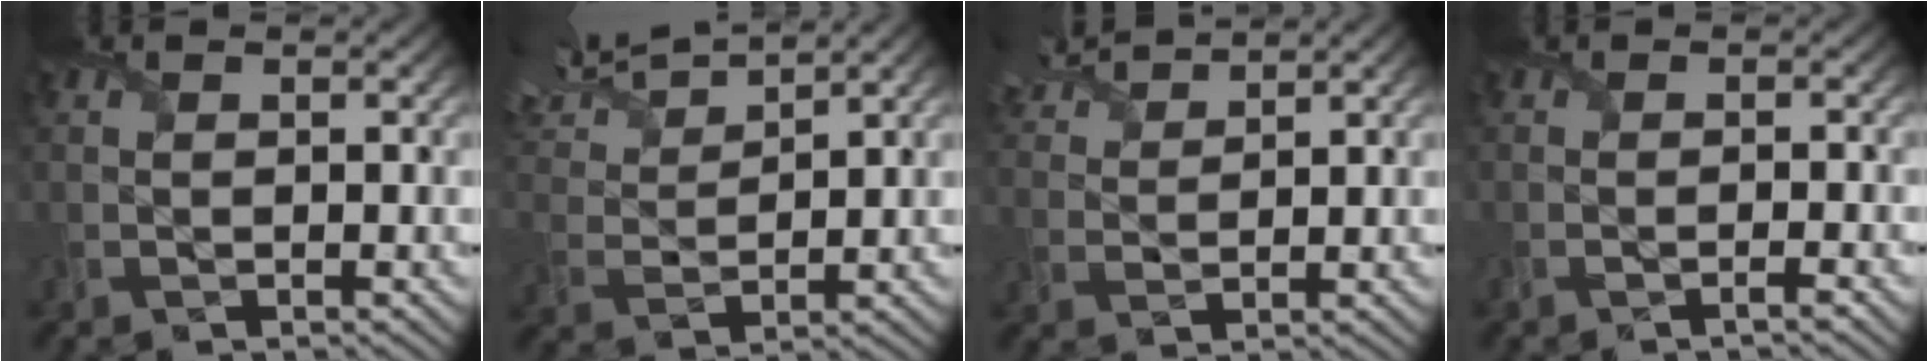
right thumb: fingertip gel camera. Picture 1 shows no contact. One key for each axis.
{"total": 9.2, "fx": 7.8, "fy": 1.9, "fz": 4.4, "tx": -0.105, "ty": 0.023, "tz": 0.139}
{"total": 5.4, "fx": 4.8, "fy": 1.2, "fz": 2.3, "tx": -0.066, "ty": 0.019, "tz": 0.095}
{"total": 1.3, "fx": -0.9, "fy": 0.0, "fz": 1.0, "tx": -0.016, "ty": 0.001, "tz": -0.020}